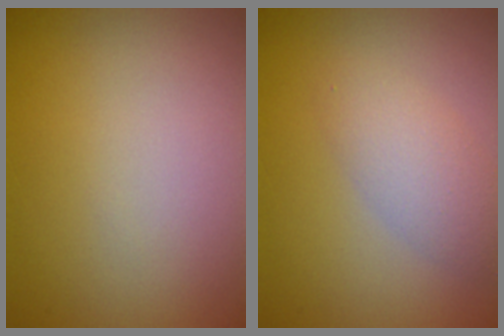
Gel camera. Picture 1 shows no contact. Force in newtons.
{"total": 2.9, "press": 2.9, "slide": 0.1}